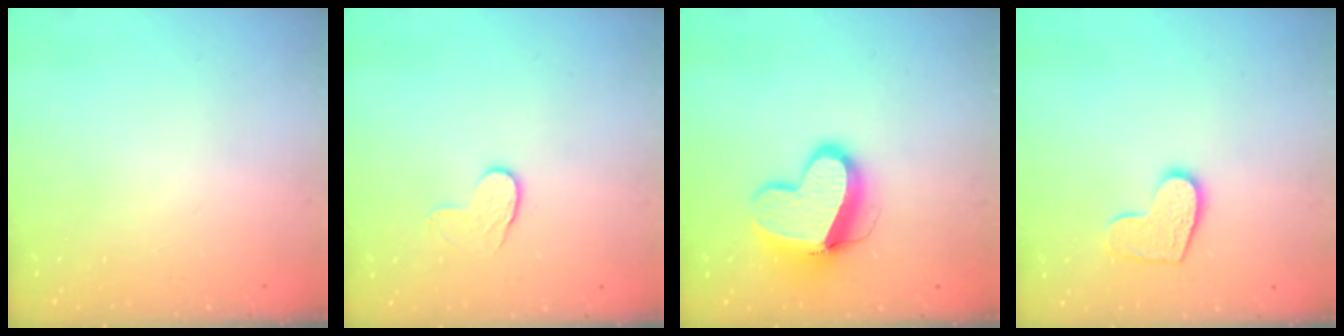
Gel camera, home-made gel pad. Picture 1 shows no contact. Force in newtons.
{"total": 4.3, "press": 4.3, "slide": 0.4}
{"total": 15.6, "press": 15.5, "slide": 1.5}
{"total": 9.8, "press": 9.8, "slide": 0.3}